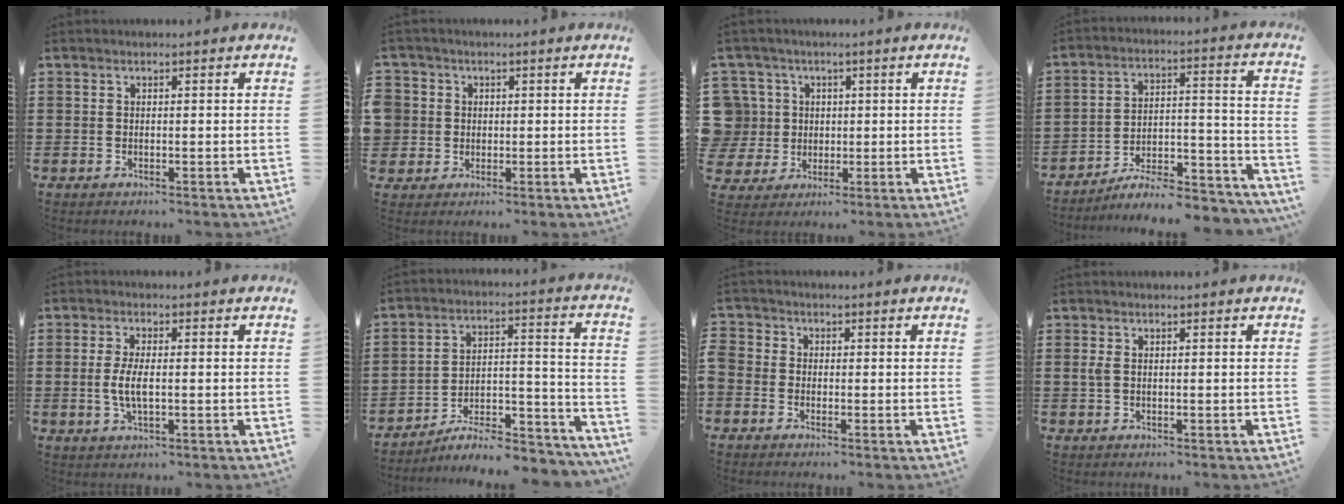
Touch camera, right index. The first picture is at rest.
{"total": 3.1, "force": [0.0, 3.1, 0.1], "torque": [-0.027, 0.007, -0.005]}
{"total": 6.7, "force": [1.1, 6.5, 1.1], "torque": [-0.070, 0.013, 0.020]}
{"total": 7.5, "force": [-6.7, 1.3, 3.1], "torque": [-0.039, 0.011, -0.128]}
{"total": 4.5, "force": [-0.5, 1.3, 4.2], "torque": [-0.096, -0.006, -0.016]}
{"total": 7.8, "force": [-6.8, 1.7, 3.3], "torque": [-0.041, 0.011, -0.128]}
{"total": 1.5, "force": [-1.2, 1.0, 0.1], "torque": [-0.008, 0.002, -0.027]}
{"total": 1.4, "force": [0.1, 0.6, 1.3], "torque": [-0.035, 0.000, -0.002]}